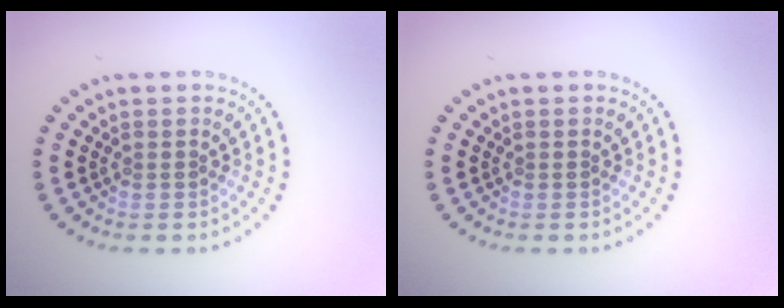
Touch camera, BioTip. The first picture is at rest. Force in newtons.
{"total": 0.0}